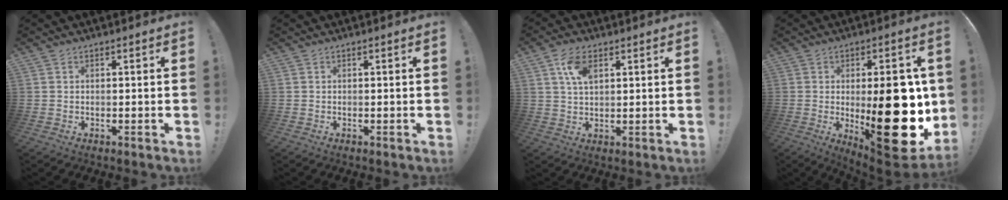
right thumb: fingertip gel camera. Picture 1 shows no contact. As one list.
[{"total": 0.0}, {"total": 7.1, "force": [3.1, 3.7, 5.2], "torque": [-0.091, -0.002, 0.057]}, {"total": 28.1, "force": [-1.1, 10.6, 26.0], "torque": [-0.363, -0.031, 0.000]}]